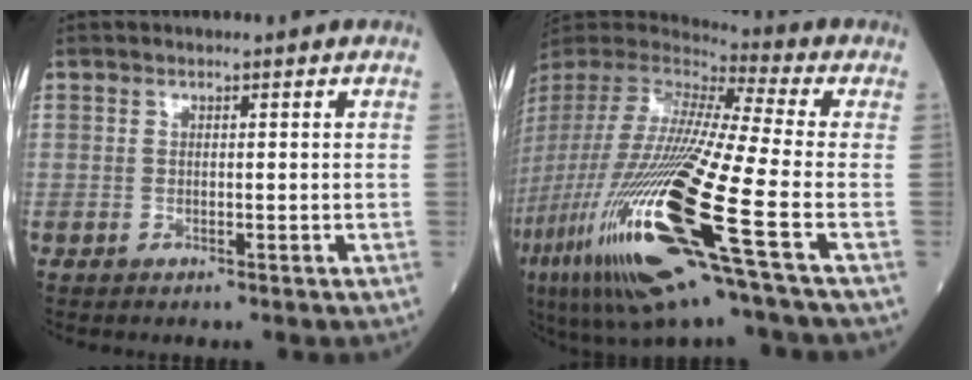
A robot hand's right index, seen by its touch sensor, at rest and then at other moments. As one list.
[{"total": 31.4, "force": [-12.4, 2.6, 28.7], "torque": [-0.637, -0.083, -0.246]}]